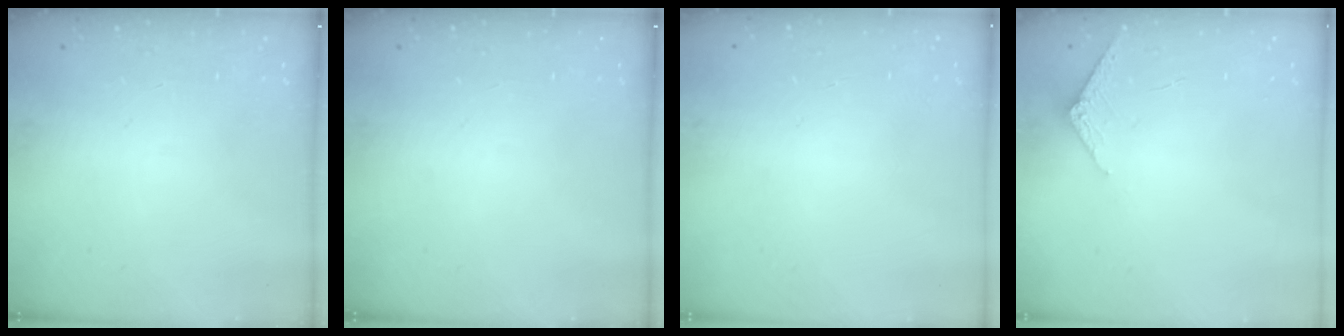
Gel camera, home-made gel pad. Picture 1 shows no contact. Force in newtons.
{"total": 0.0}
{"total": 0.0}
{"total": 2.9, "press": 2.9, "slide": 0.3}